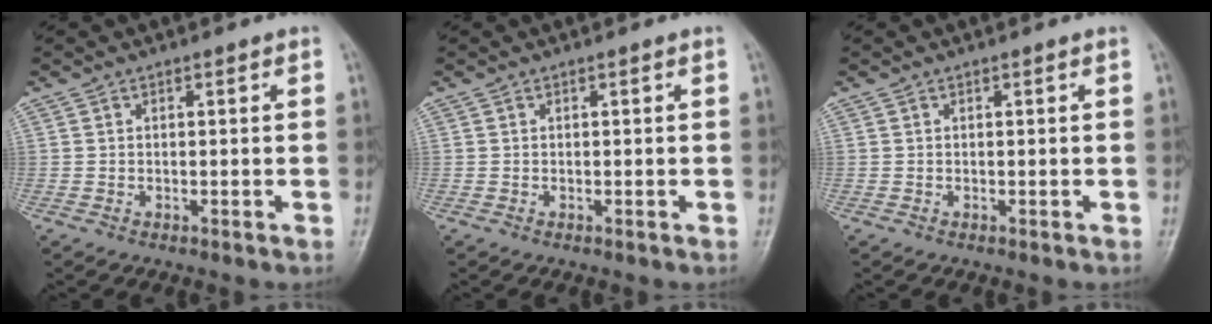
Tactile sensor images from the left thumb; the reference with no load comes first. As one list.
[{"total": 0.0}, {"total": 0.0}]